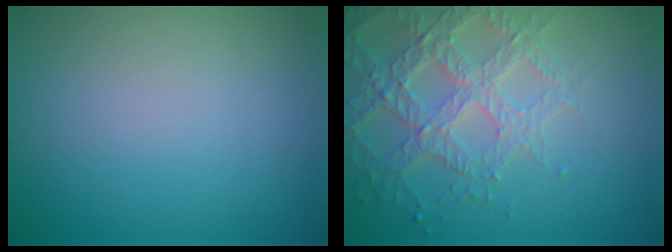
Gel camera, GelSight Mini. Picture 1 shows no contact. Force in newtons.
{"total": 5.1, "press": 4.4, "slide": 2.5}